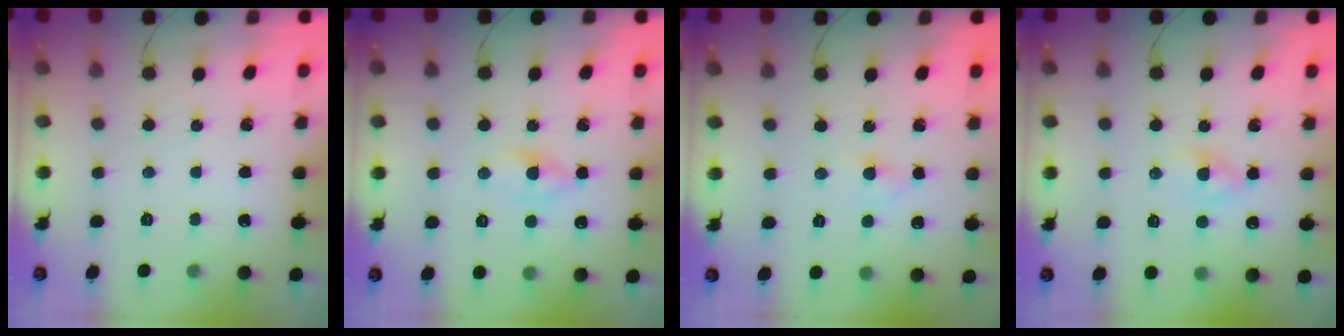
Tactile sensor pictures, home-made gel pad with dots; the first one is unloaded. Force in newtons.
{"total": 1.8, "press": 1.5, "slide": 1.0}
{"total": 2.9, "press": 2.7, "slide": 0.9}
{"total": 2.2, "press": 2.0, "slide": 1.0}